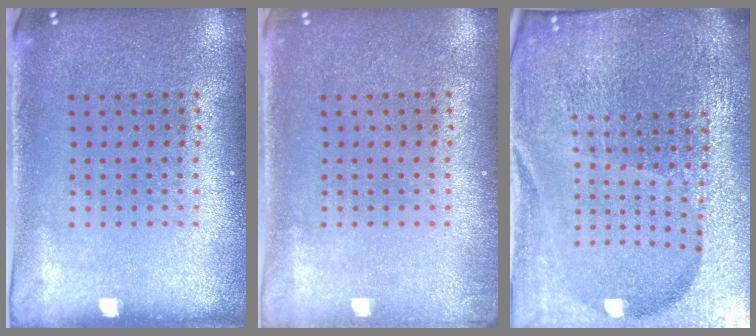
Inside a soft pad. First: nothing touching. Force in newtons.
{"total": 0.7, "press": 0.7, "slide": 0.2}
{"total": 6.7, "press": 5.8, "slide": 3.3}